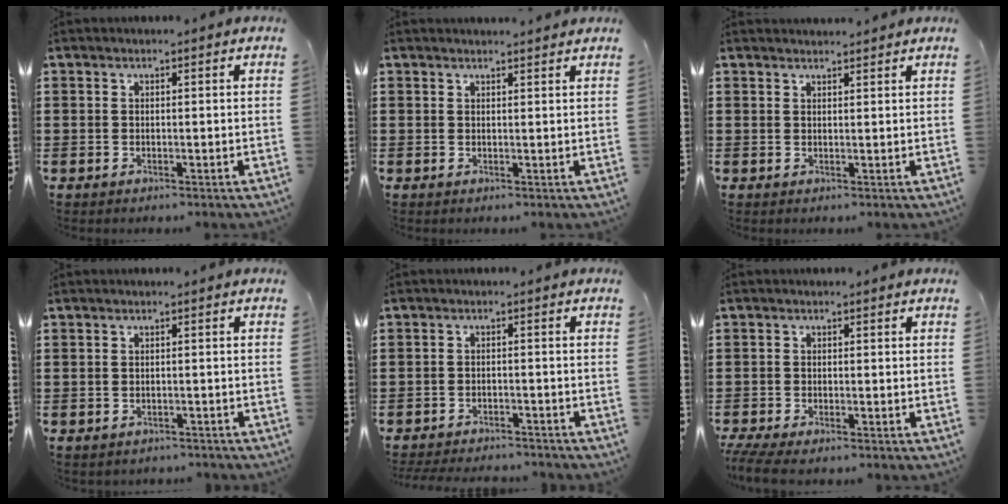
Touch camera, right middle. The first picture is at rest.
{"total": 1.1, "force": [1.0, -0.1, 0.2], "torque": [0.003, -0.004, 0.018]}
{"total": 1.4, "force": [1.4, -0.3, 0.1], "torque": [0.003, -0.008, 0.026]}
{"total": 0.9, "force": [-0.9, 0.0, 0.0], "torque": [-0.004, -0.003, -0.020]}
{"total": 3.0, "force": [-3.0, 0.0, 0.1], "torque": [-0.008, -0.006, -0.062]}
{"total": 2.3, "force": [-2.0, -0.1, 1.0], "torque": [-0.034, -0.011, -0.044]}